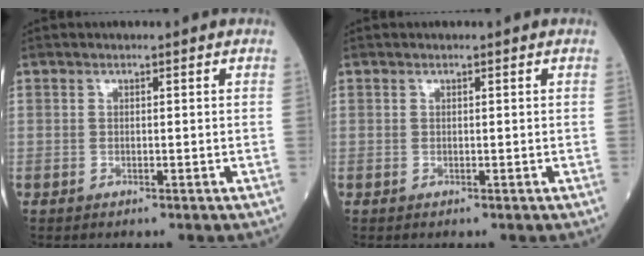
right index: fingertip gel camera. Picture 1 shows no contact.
{"total": 0.0}